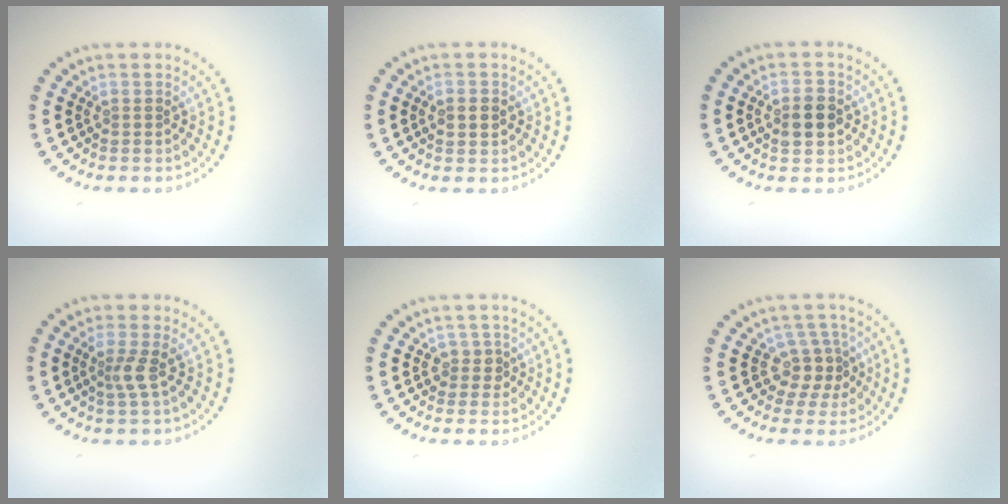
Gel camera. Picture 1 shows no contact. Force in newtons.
{"total": 2.1, "press": 2.1, "slide": 0.0}
{"total": 2.9, "press": 2.9, "slide": 0.2}
{"total": 1.9, "press": 1.4, "slide": 1.3}
{"total": 1.5, "press": 1.2, "slide": 0.9}
{"total": 2.9, "press": 2.2, "slide": 1.9}